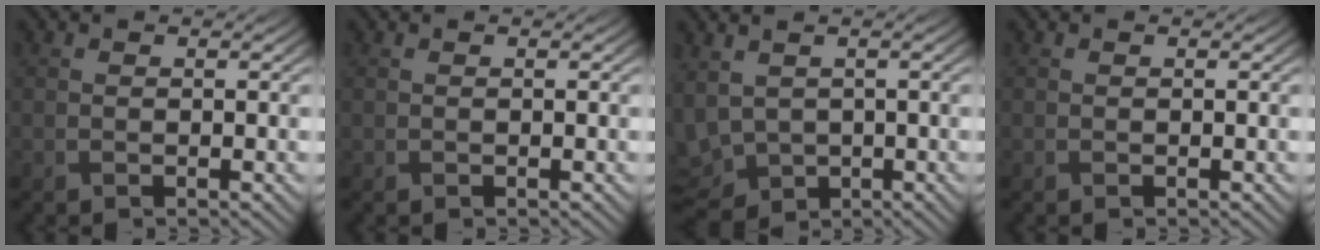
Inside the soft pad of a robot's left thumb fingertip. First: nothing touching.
{"total": 0.0}
{"total": 6.2, "force": [-0.1, 4.3, 4.4], "torque": [-0.136, -0.016, 0.003]}
{"total": 0.0}